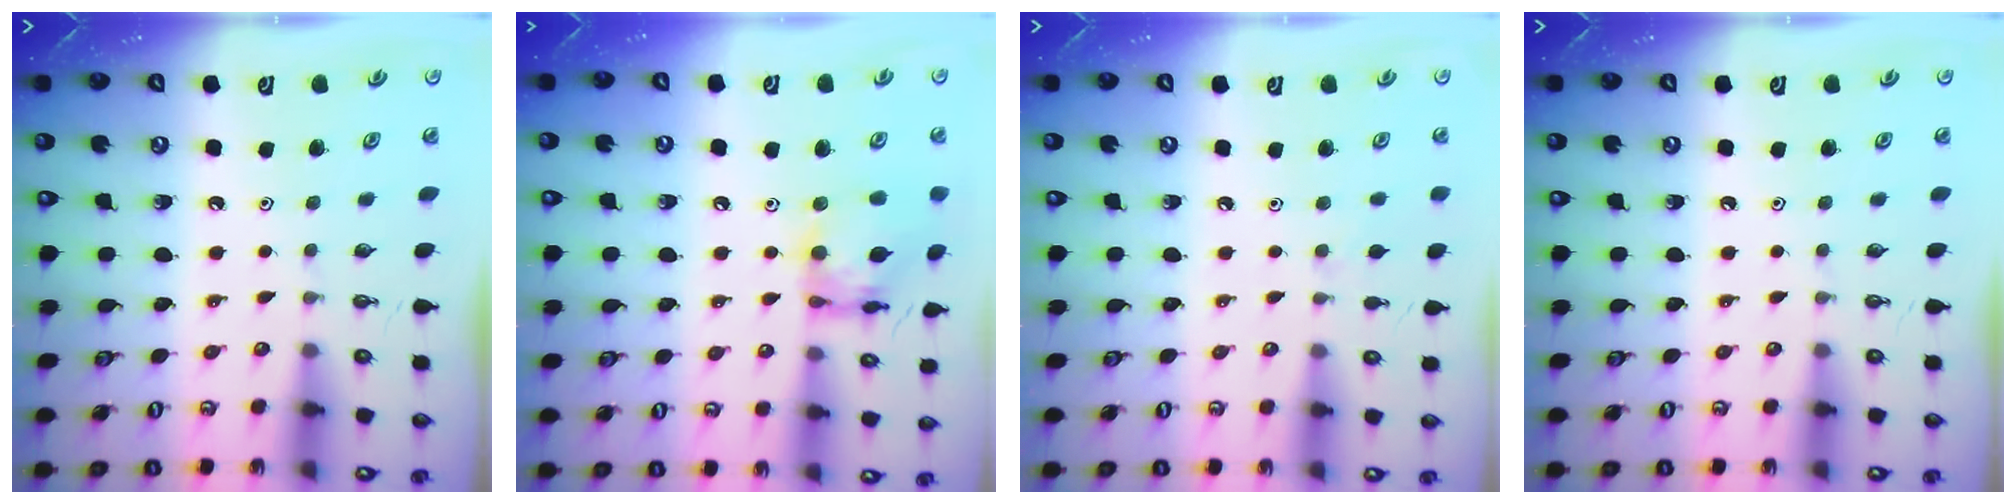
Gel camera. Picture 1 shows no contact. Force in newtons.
{"total": 14.0, "press": 13.9, "slide": 1.2}
{"total": 4.7, "press": 4.7, "slide": 0.7}
{"total": 0.0}